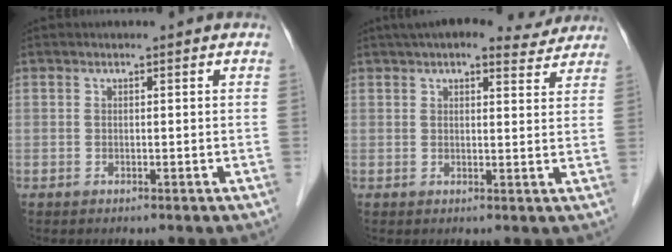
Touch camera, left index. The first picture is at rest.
{"total": 10.8, "force": [9.4, 2.8, 4.5], "torque": [-0.054, 0.021, 0.111]}